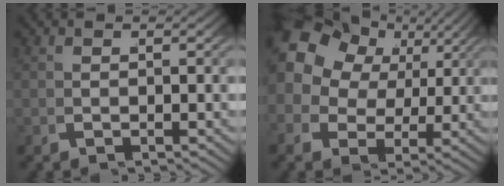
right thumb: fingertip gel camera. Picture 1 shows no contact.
{"total": 12.0, "force": [4.3, 9.1, 6.6], "torque": [-0.147, 0.001, 0.065]}